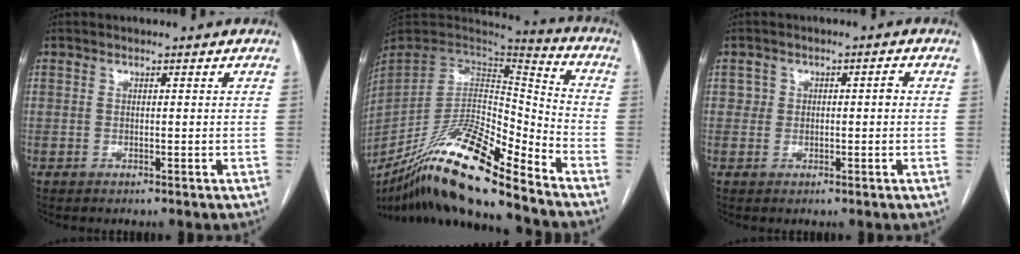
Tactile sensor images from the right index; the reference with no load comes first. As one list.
[{"total": 21.8, "force": [-16.2, 2.3, 14.4], "torque": [-0.278, -0.014, -0.300]}, {"total": 2.2, "force": [0.2, 1.8, 1.4], "torque": [-0.015, 0.012, 0.004]}]